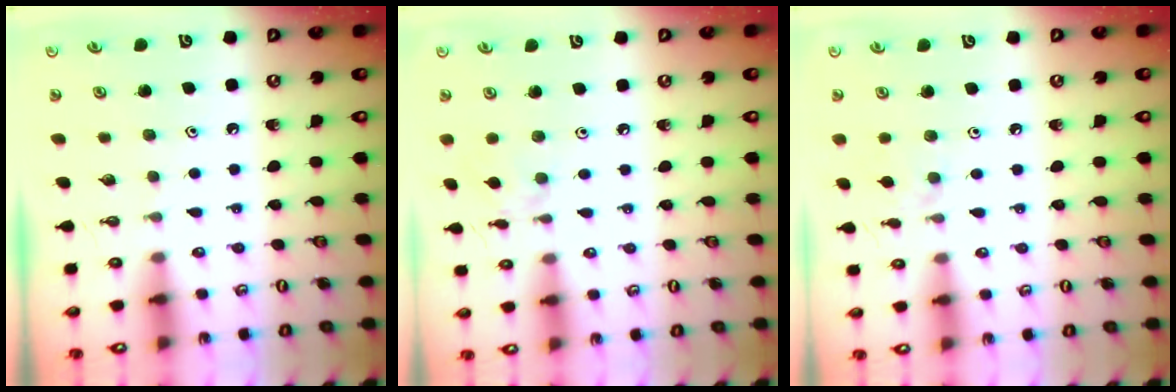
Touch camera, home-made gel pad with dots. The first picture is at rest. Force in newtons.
{"total": 1.1, "press": 1.0, "slide": 0.2}
{"total": 2.6, "press": 2.6, "slide": 0.5}